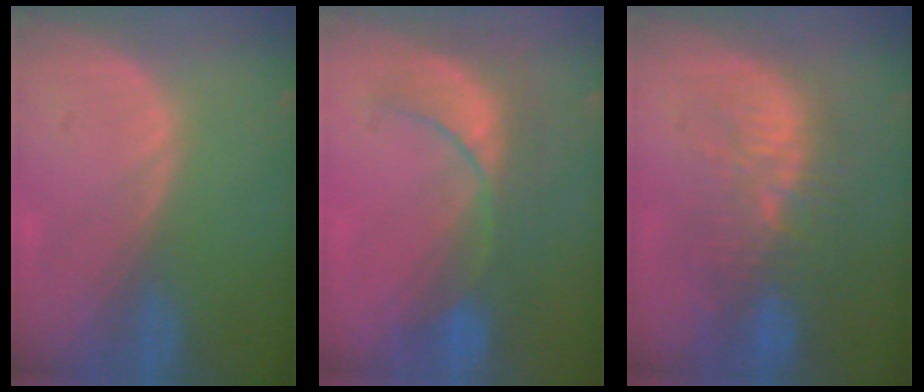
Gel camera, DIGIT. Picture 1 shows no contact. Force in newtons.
{"total": 8.4, "press": 7.9, "slide": 2.6}
{"total": 10.1, "press": 9.3, "slide": 4.0}